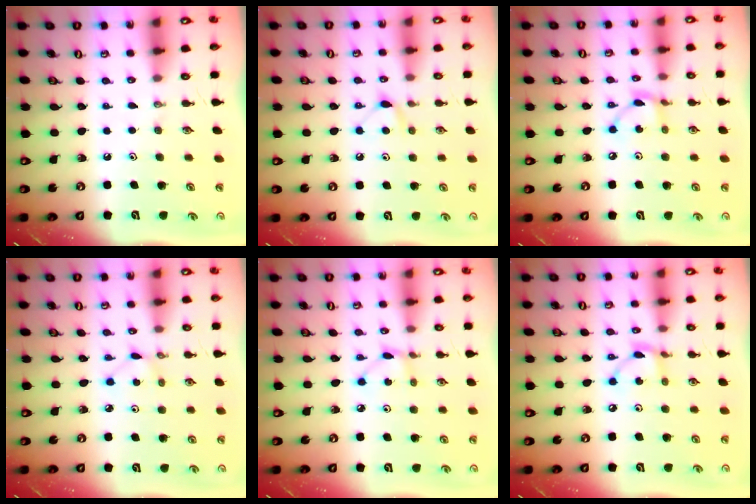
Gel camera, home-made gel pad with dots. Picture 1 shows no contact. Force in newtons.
{"total": 5.9, "press": 5.8, "slide": 0.8}
{"total": 4.9, "press": 4.9, "slide": 0.1}
{"total": 2.4, "press": 2.4, "slide": 0.3}
{"total": 3.8, "press": 3.8, "slide": 0.4}
{"total": 4.9, "press": 4.9, "slide": 0.1}